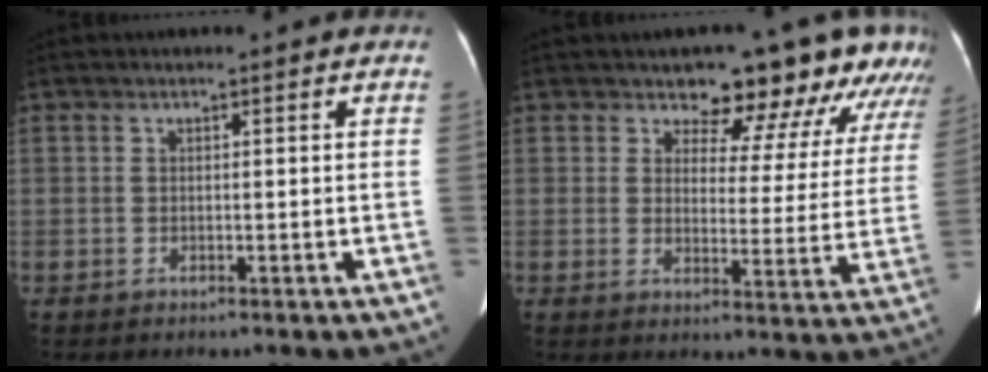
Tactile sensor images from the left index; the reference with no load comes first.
{"total": 13.3, "force": [11.1, 4.7, 5.6], "torque": [-0.041, -0.015, 0.106]}